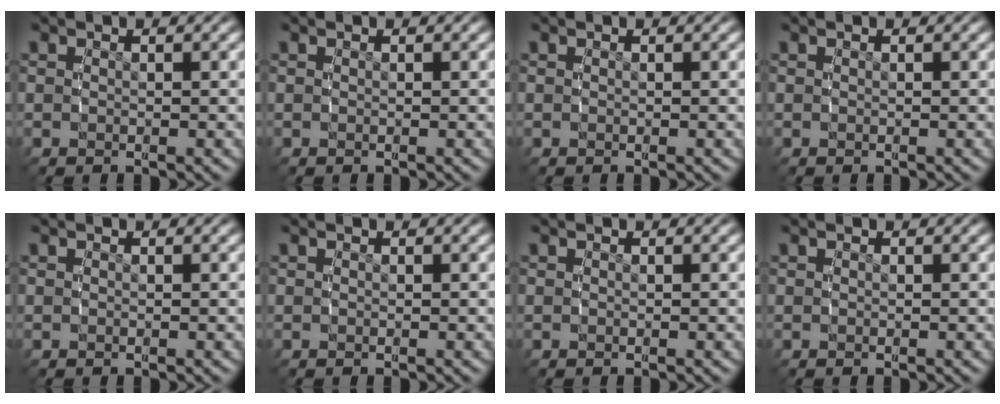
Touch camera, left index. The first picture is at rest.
{"total": 0.0}
{"total": 0.0}
{"total": 1.0, "force": [-0.2, -0.9, -0.3], "torque": [0.012, -0.009, 0.005]}
{"total": 0.0}
{"total": 0.0}
{"total": 0.0}
{"total": 0.0}